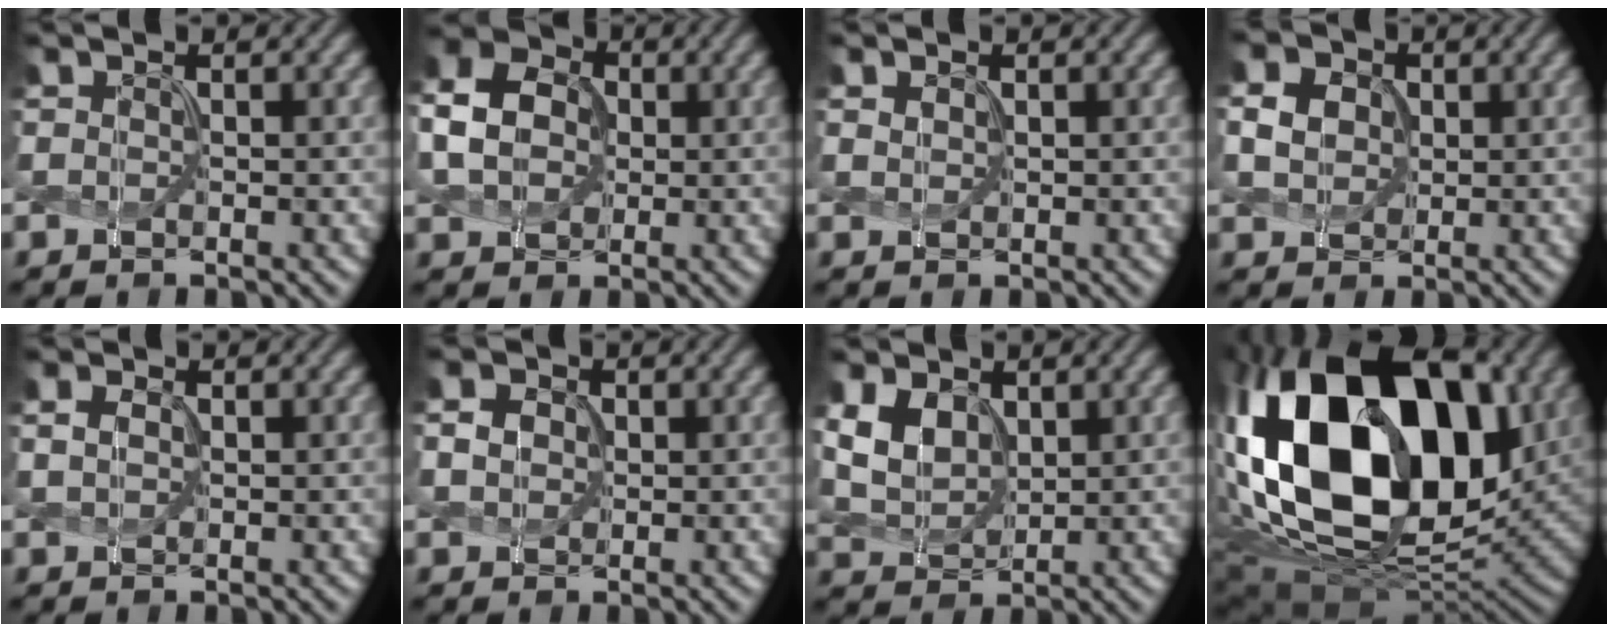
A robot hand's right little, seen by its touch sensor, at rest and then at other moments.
{"total": 5.4, "force": [0.0, 4.5, 3.0], "torque": [-0.083, 0.015, -0.002]}
{"total": 0.6, "force": [0.3, 0.4, 0.4], "torque": [-0.009, 0.004, 0.012]}
{"total": 3.4, "force": [0.6, 2.9, 1.6], "torque": [-0.054, 0.015, 0.007]}
{"total": 0.6, "force": [-0.2, 0.5, 0.3], "torque": [-0.016, 0.005, 0.005]}
{"total": 1.5, "force": [-0.1, 1.4, 0.6], "torque": [-0.021, 0.005, 0.002]}
{"total": 4.0, "force": [0.9, 2.9, 2.6], "torque": [-0.067, -0.001, 0.024]}
{"total": 21.2, "force": [3.2, 13.7, 15.9], "torque": [-0.359, 0.013, 0.063]}